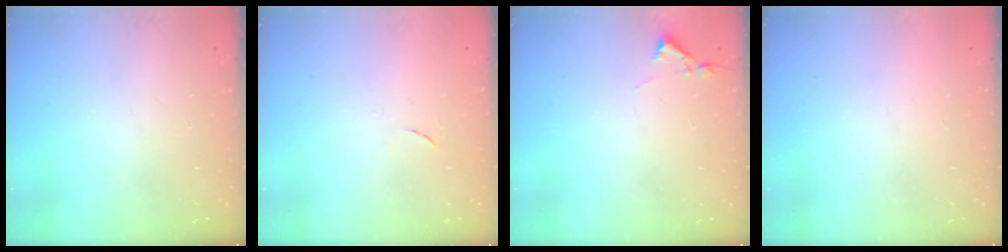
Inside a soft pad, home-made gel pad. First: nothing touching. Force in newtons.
{"total": 4.2, "press": 4.2, "slide": 0.5}
{"total": 2.9, "press": 2.9, "slide": 0.5}
{"total": 1.5, "press": 1.5, "slide": 0.1}